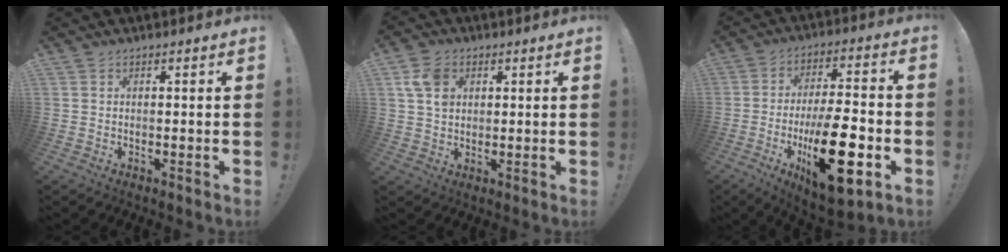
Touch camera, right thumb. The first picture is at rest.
{"total": 7.8, "force": [2.6, 5.8, 4.4], "torque": [-0.080, 0.004, 0.052]}
{"total": 21.6, "force": [-6.7, 7.9, 18.9], "torque": [-0.306, 0.023, -0.099]}